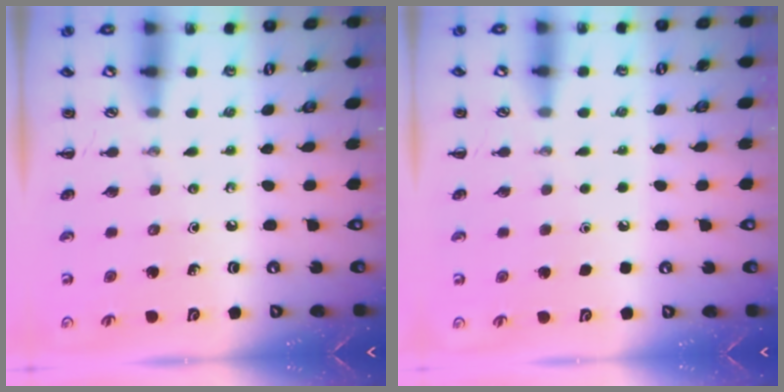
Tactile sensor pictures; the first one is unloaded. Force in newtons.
{"total": 1.6, "press": 1.6, "slide": 0.1}